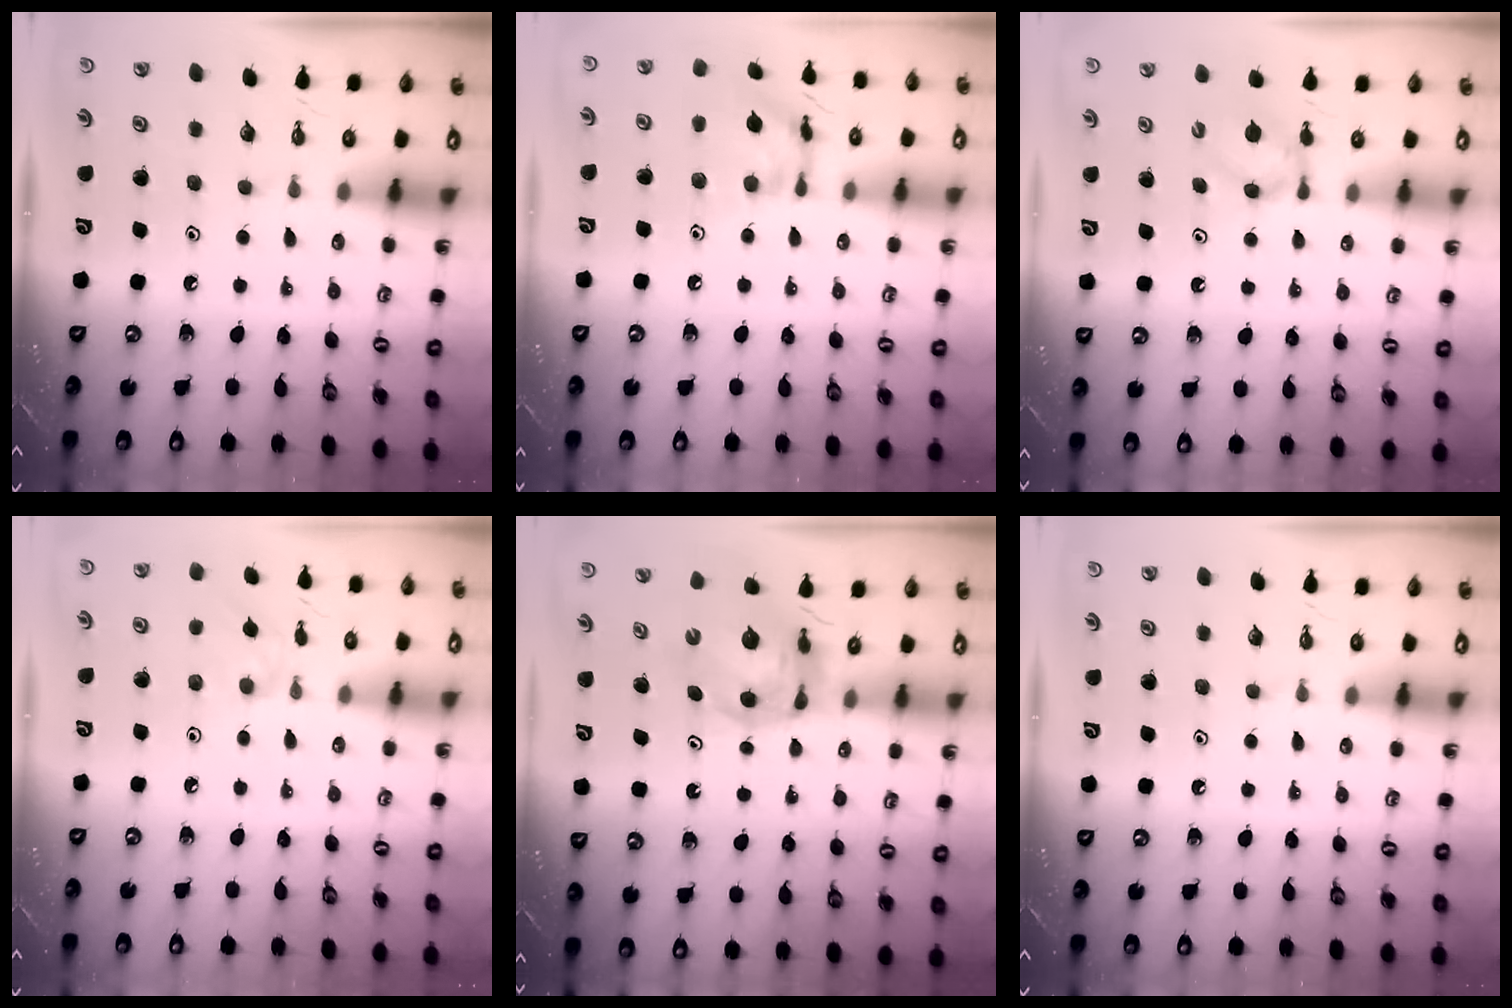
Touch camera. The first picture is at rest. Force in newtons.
{"total": 13.1, "press": 13.1, "slide": 1.1}
{"total": 4.8, "press": 4.7, "slide": 0.8}
{"total": 1.4, "press": 1.4, "slide": 0.4}
{"total": 6.9, "press": 6.9, "slide": 0.6}
{"total": 0.0}